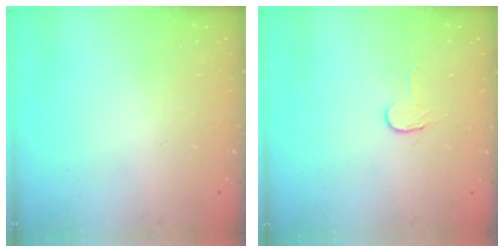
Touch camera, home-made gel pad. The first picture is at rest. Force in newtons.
{"total": 2.7, "press": 2.7, "slide": 0.2}